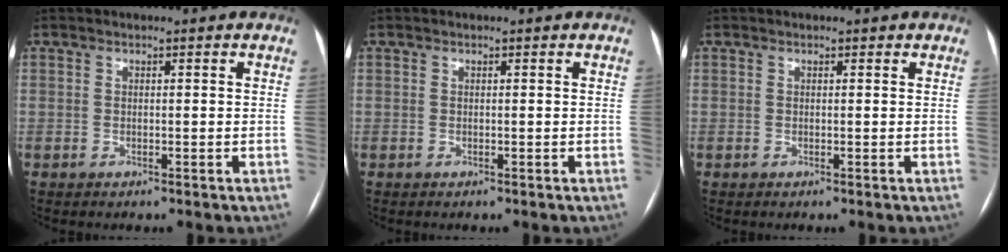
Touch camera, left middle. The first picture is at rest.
{"total": 0.0}
{"total": 0.5, "force": [0.3, 0.3, 0.1], "torque": [-0.007, 0.004, 0.002]}